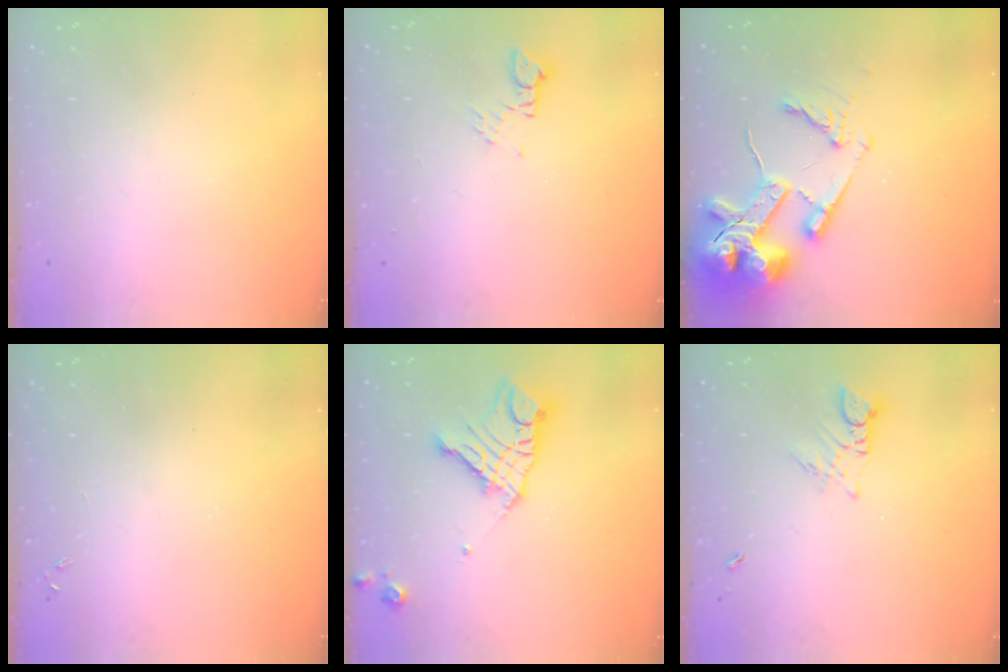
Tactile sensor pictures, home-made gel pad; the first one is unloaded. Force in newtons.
{"total": 2.2, "press": 2.2, "slide": 0.3}
{"total": 18.5, "press": 18.3, "slide": 2.3}
{"total": 0.0}
{"total": 13.3, "press": 13.2, "slide": 1.1}
{"total": 3.0, "press": 2.9, "slide": 0.4}